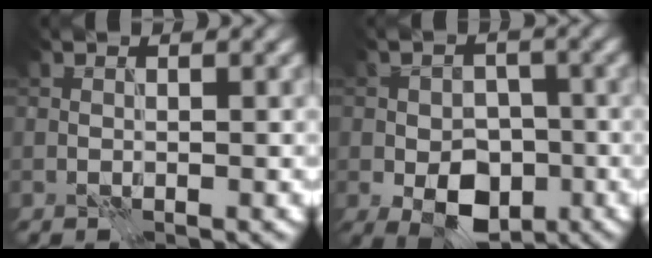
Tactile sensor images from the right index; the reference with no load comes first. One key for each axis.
{"total": 6.4, "fx": -2.2, "fy": 4.3, "fz": 4.3, "tx": -0.067, "ty": -0.009, "tz": -0.038}